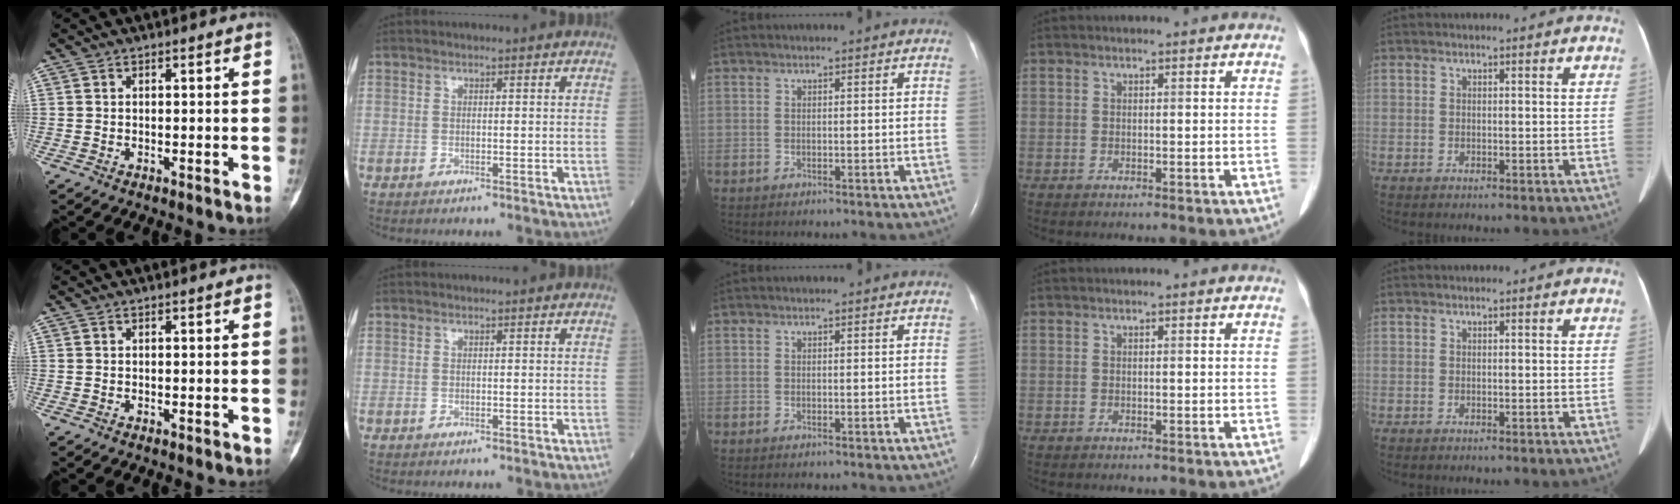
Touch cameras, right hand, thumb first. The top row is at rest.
{}